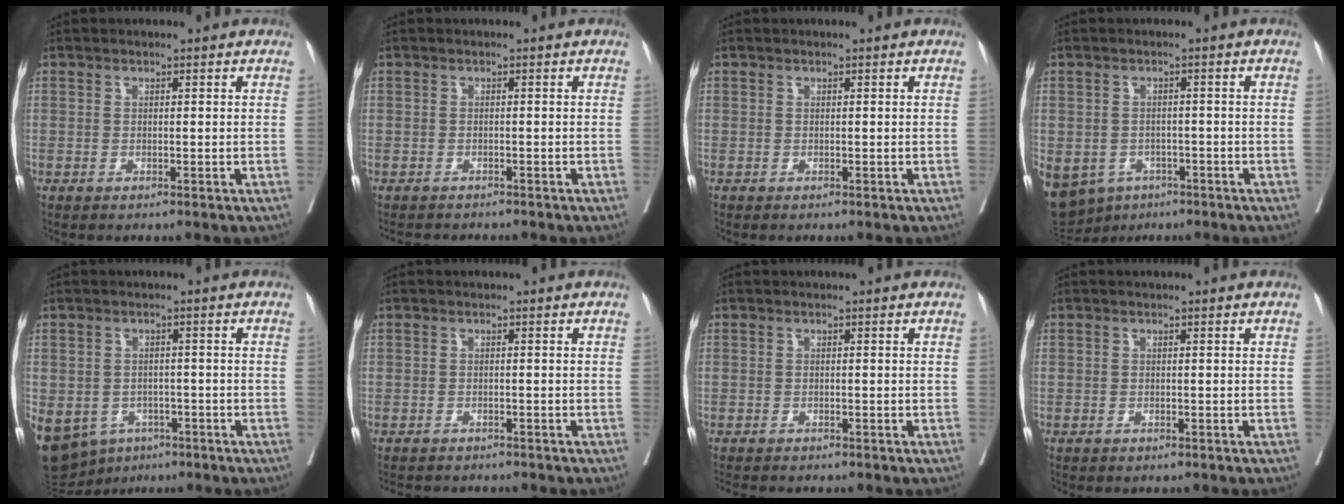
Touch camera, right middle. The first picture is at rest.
{"total": 3.5, "force": [-3.3, 1.0, 0.7], "torque": [-0.003, -0.005, -0.047]}
{"total": 0.0}
{"total": 17.2, "force": [-8.4, 13.4, 6.7], "torque": [-0.219, -0.009, -0.111]}
{"total": 21.5, "force": [-9.8, 17.0, 8.9], "torque": [-0.304, -0.013, -0.131]}
{"total": 7.4, "force": [-6.7, 2.1, 2.2], "torque": [-0.029, -0.002, -0.083]}
{"total": 5.6, "force": [-5.0, 1.4, 2.2], "torque": [-0.029, -0.007, -0.068]}
{"total": 1.5, "force": [-1.3, 0.5, 0.5], "torque": [-0.012, -0.002, -0.018]}